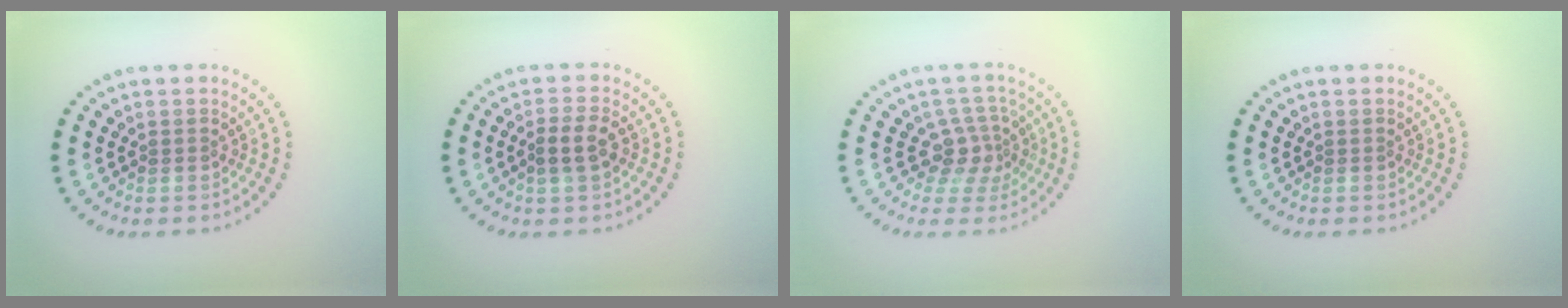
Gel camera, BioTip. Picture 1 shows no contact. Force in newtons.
{"total": 2.4, "press": 2.3, "slide": 0.7}
{"total": 2.8, "press": 2.1, "slide": 1.9}
{"total": 0.0}